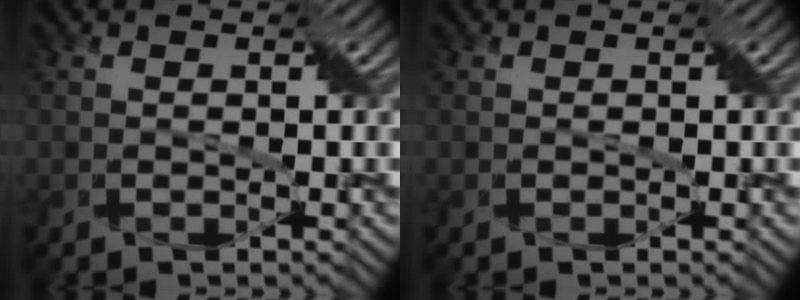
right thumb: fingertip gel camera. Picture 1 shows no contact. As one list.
[{"total": 0.0}]